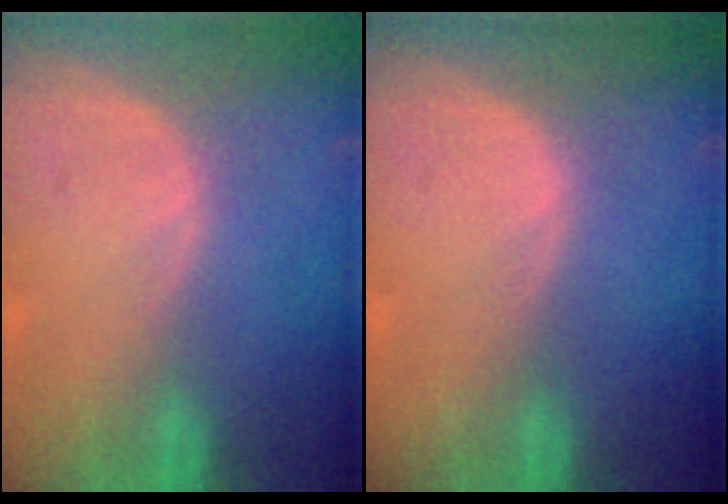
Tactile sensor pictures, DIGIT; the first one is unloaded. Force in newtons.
{"total": 0.0}